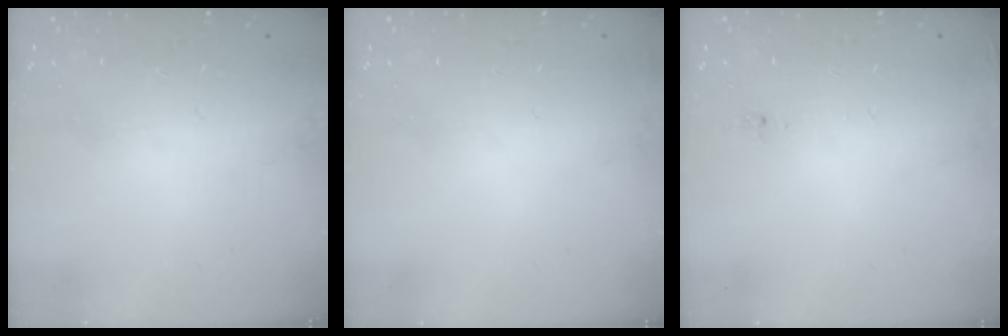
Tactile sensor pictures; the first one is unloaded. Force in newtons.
{"total": 2.8, "press": 2.2, "slide": 1.7}
{"total": 5.6, "press": 5.3, "slide": 1.8}